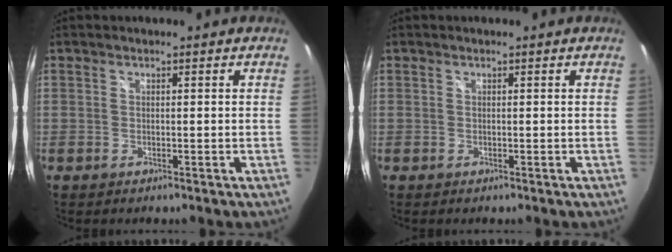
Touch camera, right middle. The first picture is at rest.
{"total": 0.0}